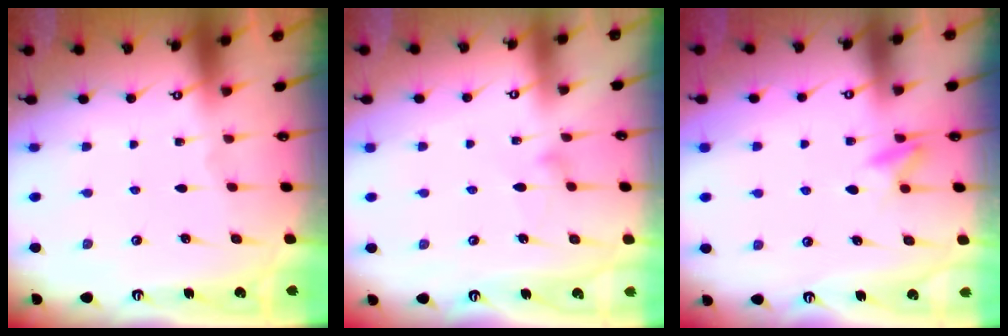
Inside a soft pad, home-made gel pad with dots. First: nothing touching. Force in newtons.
{"total": 7.7, "press": 7.7, "slide": 0.5}
{"total": 6.7, "press": 6.7, "slide": 0.9}